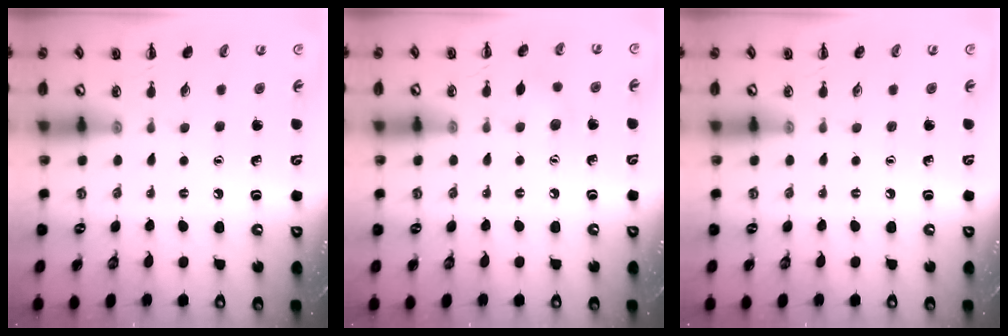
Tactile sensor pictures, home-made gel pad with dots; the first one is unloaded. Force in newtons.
{"total": 5.5, "press": 5.3, "slide": 1.2}
{"total": 0.0}